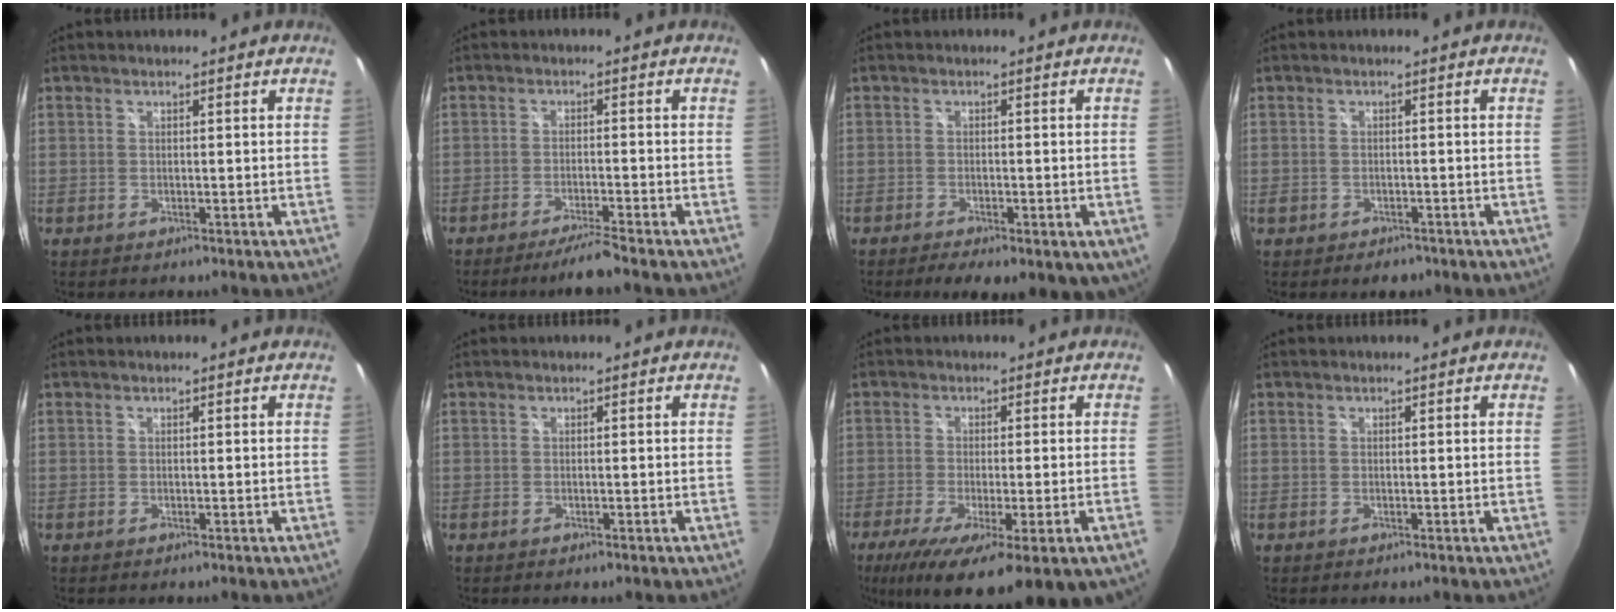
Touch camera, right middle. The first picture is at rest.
{"total": 4.8, "force": [-4.2, -0.9, 2.2], "torque": [-0.053, -0.004, -0.072]}
{"total": 7.6, "force": [-3.7, 3.0, 6.0], "torque": [-0.099, -0.031, -0.050]}
{"total": 3.1, "force": [-2.0, 2.1, 1.2], "torque": [-0.027, -0.007, -0.026]}
{"total": 0.0}
{"total": 0.0}
{"total": 14.7, "force": [-7.8, 2.8, 12.1], "torque": [-0.218, -0.055, -0.115]}
{"total": 0.0}